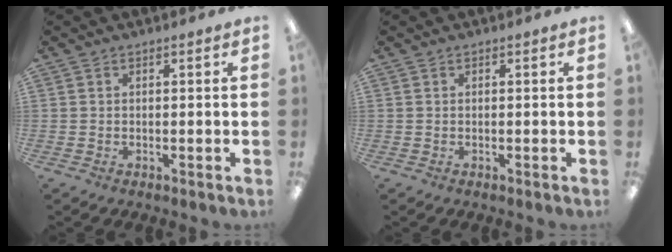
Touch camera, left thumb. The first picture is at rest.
{"total": 0.0}